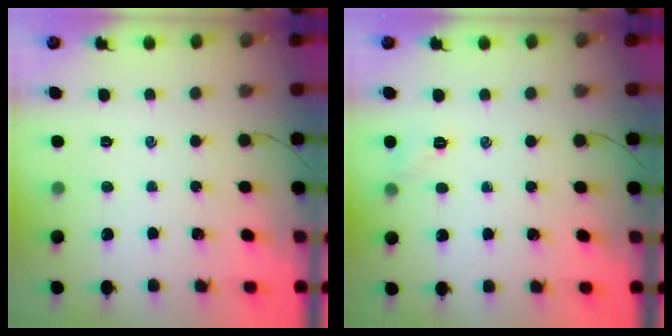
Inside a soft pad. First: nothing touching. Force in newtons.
{"total": 6.2, "press": 6.0, "slide": 1.3}